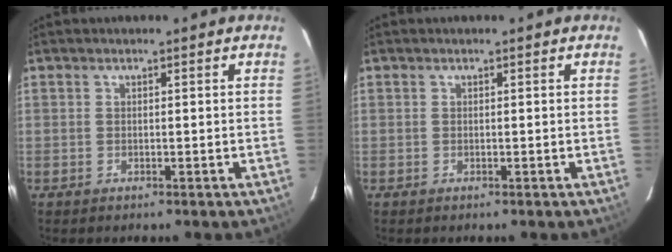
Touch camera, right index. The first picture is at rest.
{"total": 0.0}